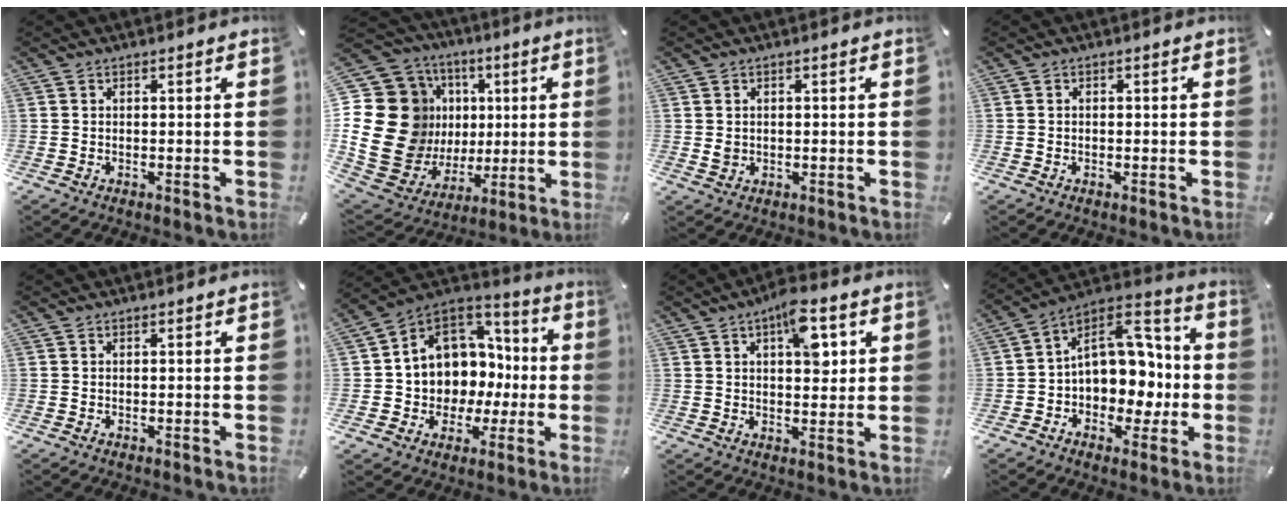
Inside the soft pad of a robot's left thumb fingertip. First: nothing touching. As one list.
[{"total": 26.6, "force": [3.2, 22.2, 14.2], "torque": [-0.291, -0.043, 0.104]}, {"total": 1.7, "force": [0.1, 1.6, 0.6], "torque": [-0.006, 0.001, -0.001]}, {"total": 0.6, "force": [-0.2, 0.5, 0.3], "torque": [-0.005, 0.003, -0.004]}, {"total": 0.0}, {"total": 9.5, "force": [1.5, 9.2, 2.0], "torque": [-0.047, -0.040, 0.037]}, {"total": 9.7, "force": [3.8, 4.8, 7.5], "torque": [-0.087, -0.017, 0.056]}, {"total": 14.6, "force": [0.7, 12.0, 8.3], "torque": [-0.089, -0.010, 0.021]}]